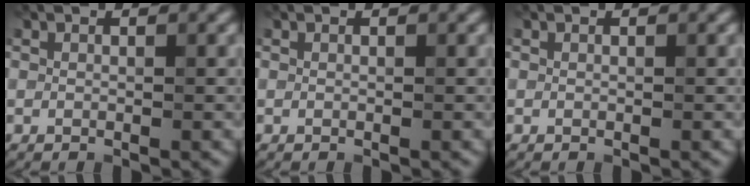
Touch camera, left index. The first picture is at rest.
{"total": 0.0}
{"total": 0.0}